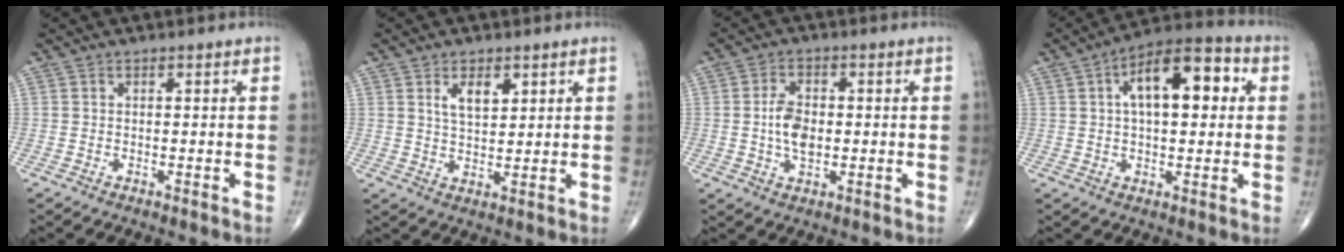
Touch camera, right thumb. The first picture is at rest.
{"total": 5.0, "force": [2.3, 2.5, 3.6], "torque": [-0.049, -0.017, 0.042]}
{"total": 6.3, "force": [-0.2, 3.7, 5.1], "torque": [-0.091, 0.000, -0.004]}
{"total": 14.6, "force": [3.4, 6.9, 12.4], "torque": [-0.171, 0.023, 0.046]}